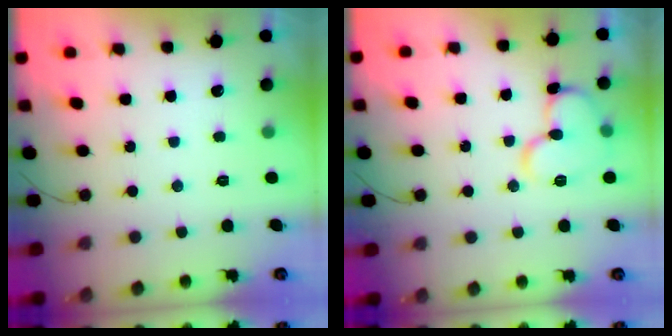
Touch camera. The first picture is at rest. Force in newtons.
{"total": 11.3, "press": 11.2, "slide": 1.2}